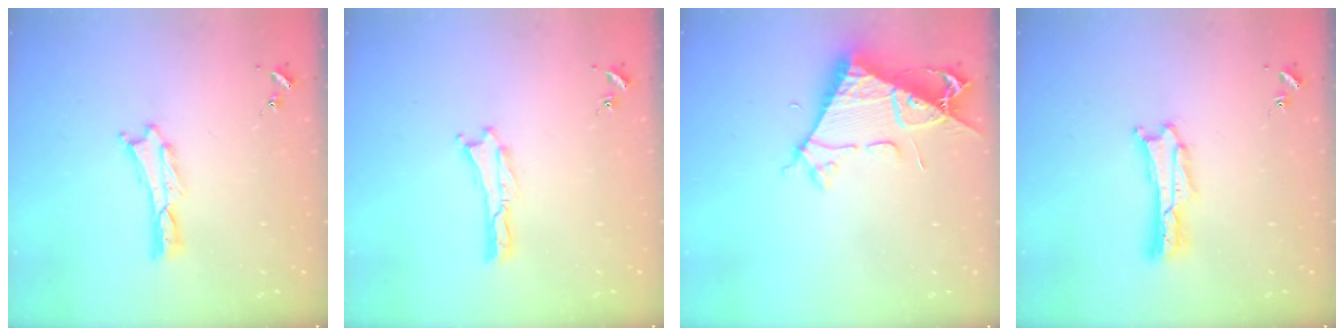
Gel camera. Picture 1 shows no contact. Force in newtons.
{"total": 0.0}
{"total": 7.7, "press": 7.7, "slide": 0.8}
{"total": 1.4, "press": 1.4, "slide": 0.0}